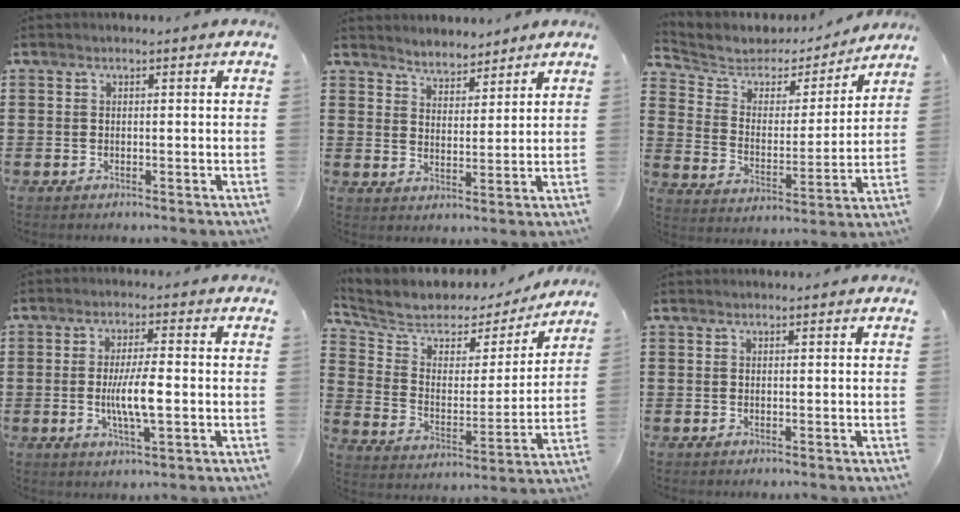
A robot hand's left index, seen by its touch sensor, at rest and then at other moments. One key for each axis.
{"total": 3.6, "fx": 3.5, "fy": 0.6, "fz": -0.7, "tx": -0.002, "ty": -0.014, "tz": 0.064}
{"total": 4.5, "fx": 3.8, "fy": 2.4, "fz": 0.5, "tx": -0.045, "ty": -0.028, "tz": 0.059}
{"total": 6.8, "fx": -0.8, "fy": 1.3, "fz": 6.6, "tx": -0.135, "ty": -0.006, "tz": -0.022}
{"total": 5.6, "fx": 4.6, "fy": 2.8, "fz": 1.4, "tx": -0.065, "ty": -0.033, "tz": 0.074}
{"total": 0.0}